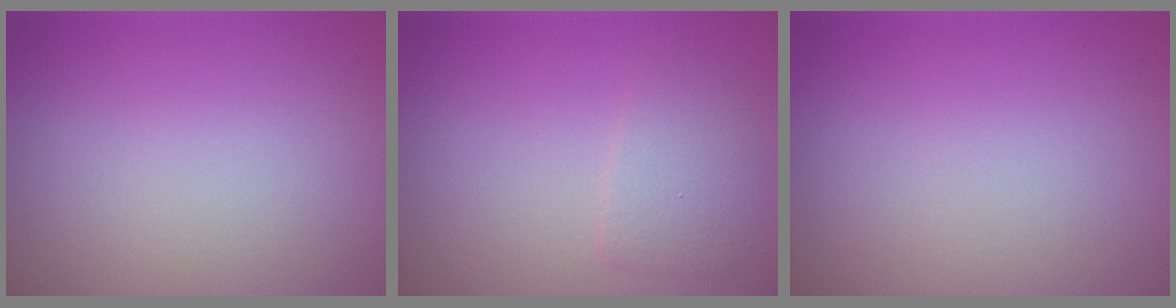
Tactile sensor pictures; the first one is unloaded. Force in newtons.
{"total": 2.0, "press": 2.0, "slide": 0.1}
{"total": 0.0}